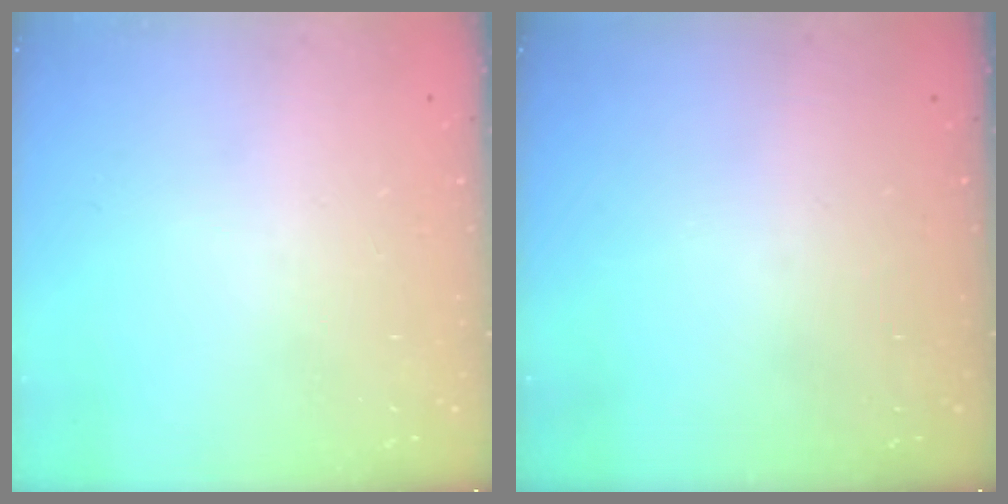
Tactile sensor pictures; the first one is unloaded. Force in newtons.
{"total": 0.0}